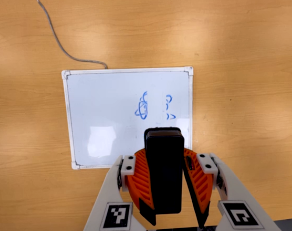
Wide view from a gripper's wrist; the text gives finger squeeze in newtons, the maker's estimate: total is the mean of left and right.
{"total": 11.6, "left": 10.8, "right": 12.4}